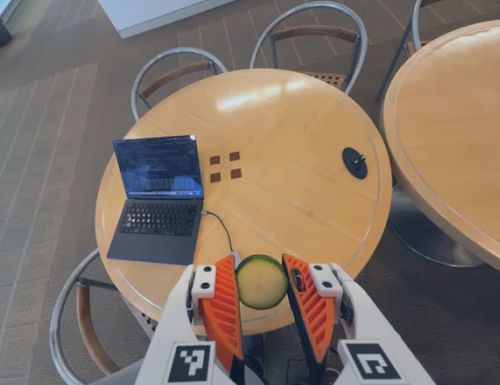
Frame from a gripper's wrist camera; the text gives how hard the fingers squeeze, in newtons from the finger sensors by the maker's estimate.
{"total": 7.8, "left": 7.6, "right": 8.0}